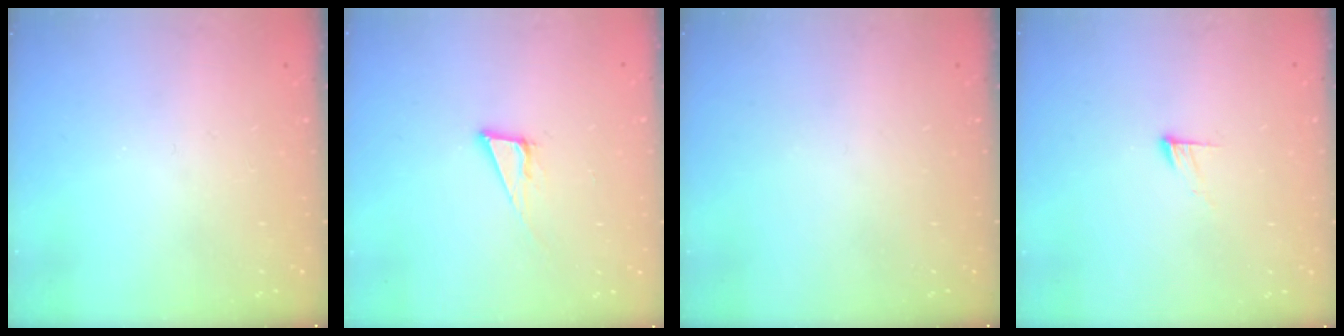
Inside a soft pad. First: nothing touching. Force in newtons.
{"total": 6.8, "press": 6.4, "slide": 2.4}
{"total": 0.0}
{"total": 4.5, "press": 4.5, "slide": 0.4}